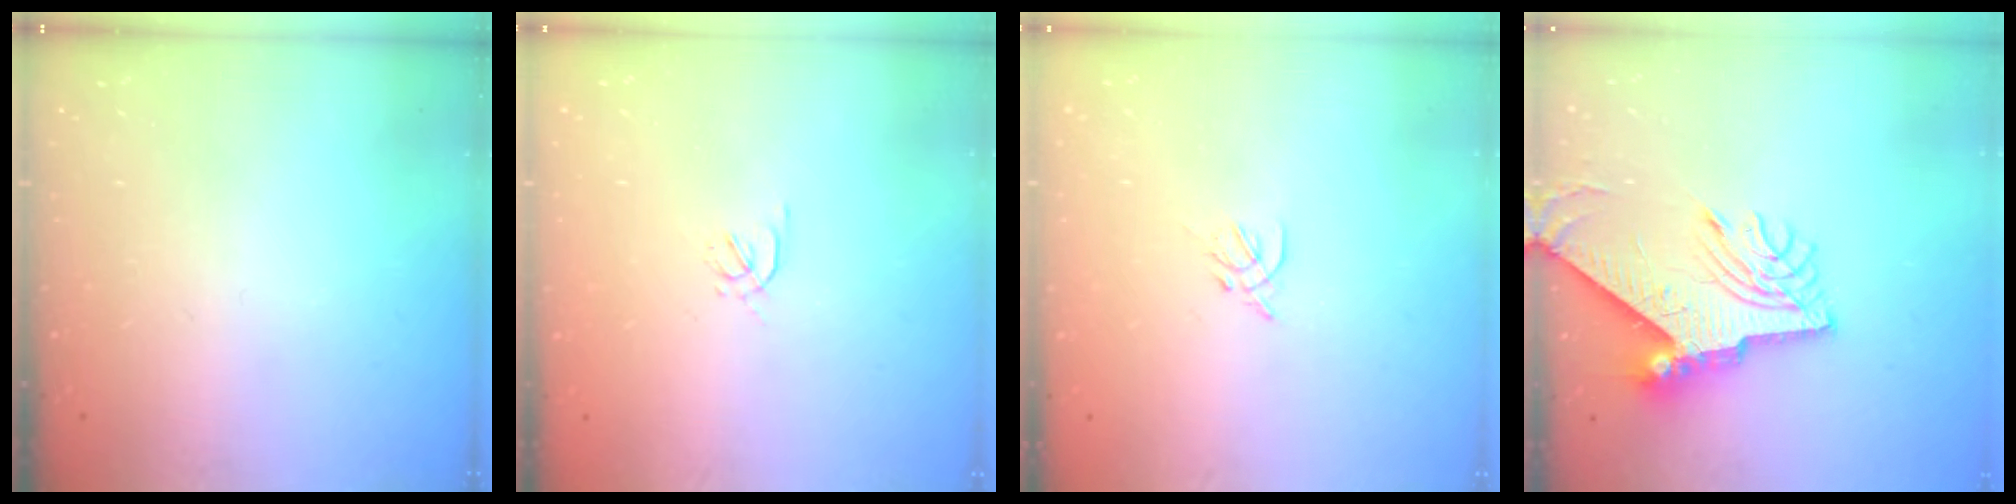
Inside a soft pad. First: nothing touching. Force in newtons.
{"total": 1.6, "press": 1.6, "slide": 0.4}
{"total": 3.2, "press": 3.1, "slide": 0.7}
{"total": 12.3, "press": 12.2, "slide": 1.2}